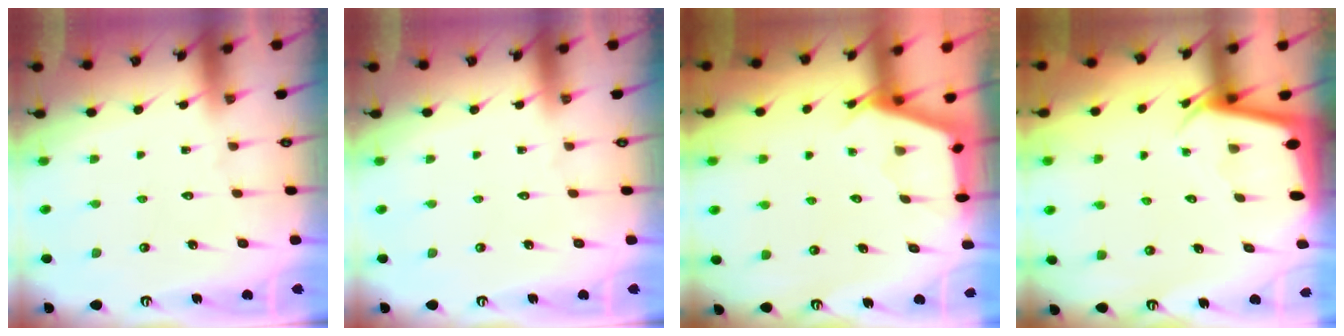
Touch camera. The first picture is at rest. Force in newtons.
{"total": 0.0}
{"total": 2.7, "press": 2.6, "slide": 0.3}
{"total": 2.4, "press": 2.4, "slide": 0.1}